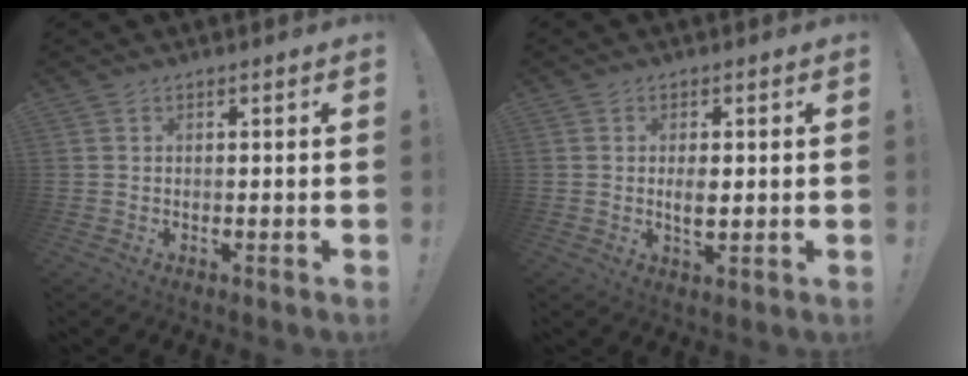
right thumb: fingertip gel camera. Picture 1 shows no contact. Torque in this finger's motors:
{"motor_torque": [-0.10, 0.34, 0.13, 0.29, 0.07]}